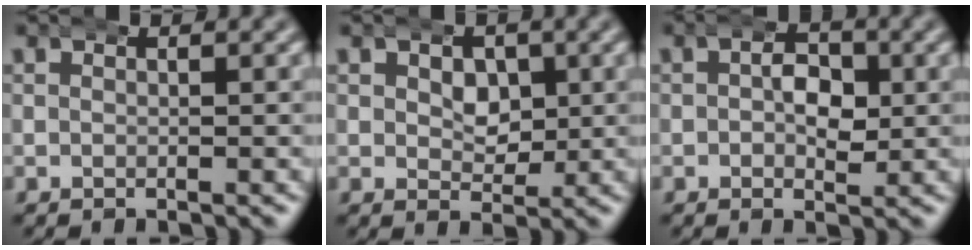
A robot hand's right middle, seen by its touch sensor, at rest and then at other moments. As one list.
[{"total": 2.7, "force": [0.9, 2.1, 1.4], "torque": [-0.022, -0.018, 0.022]}, {"total": 2.8, "force": [0.3, 1.9, 2.1], "torque": [-0.029, -0.006, 0.001]}]